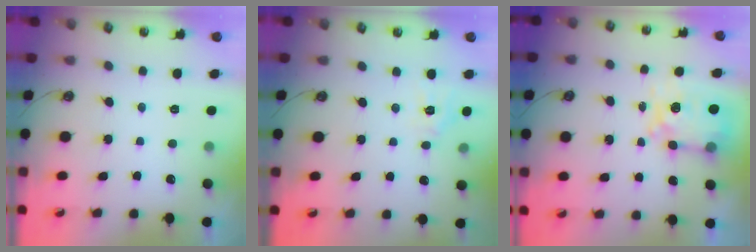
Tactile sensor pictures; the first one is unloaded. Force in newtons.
{"total": 5.3, "press": 5.3, "slide": 0.4}
{"total": 7.4, "press": 7.4, "slide": 0.7}